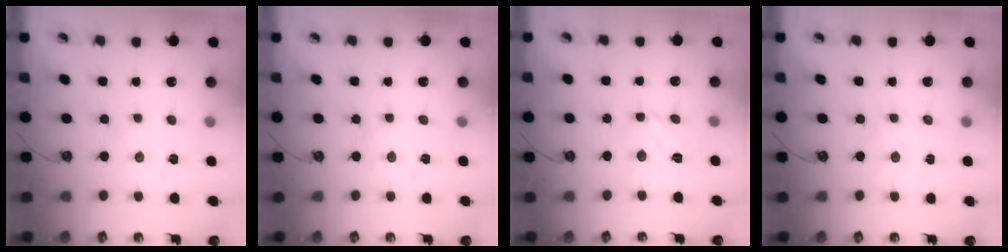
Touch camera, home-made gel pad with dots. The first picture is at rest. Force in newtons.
{"total": 2.0, "press": 2.0, "slide": 0.3}
{"total": 7.5, "press": 7.5, "slide": 0.8}
{"total": 2.0, "press": 2.0, "slide": 0.5}